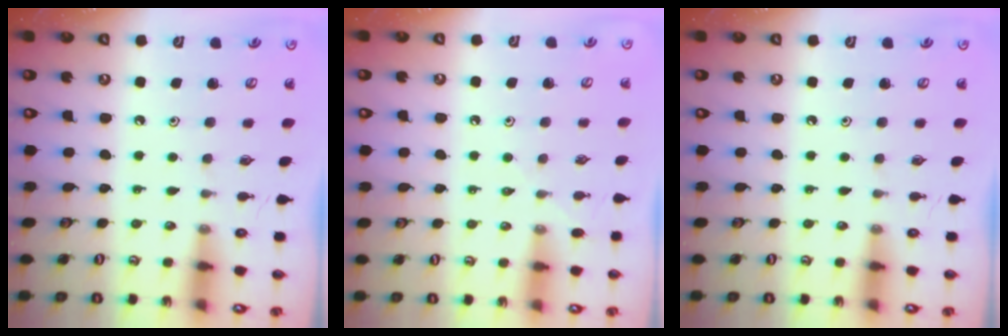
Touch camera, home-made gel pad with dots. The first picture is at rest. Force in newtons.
{"total": 3.8, "press": 3.8, "slide": 0.6}
{"total": 0.0}